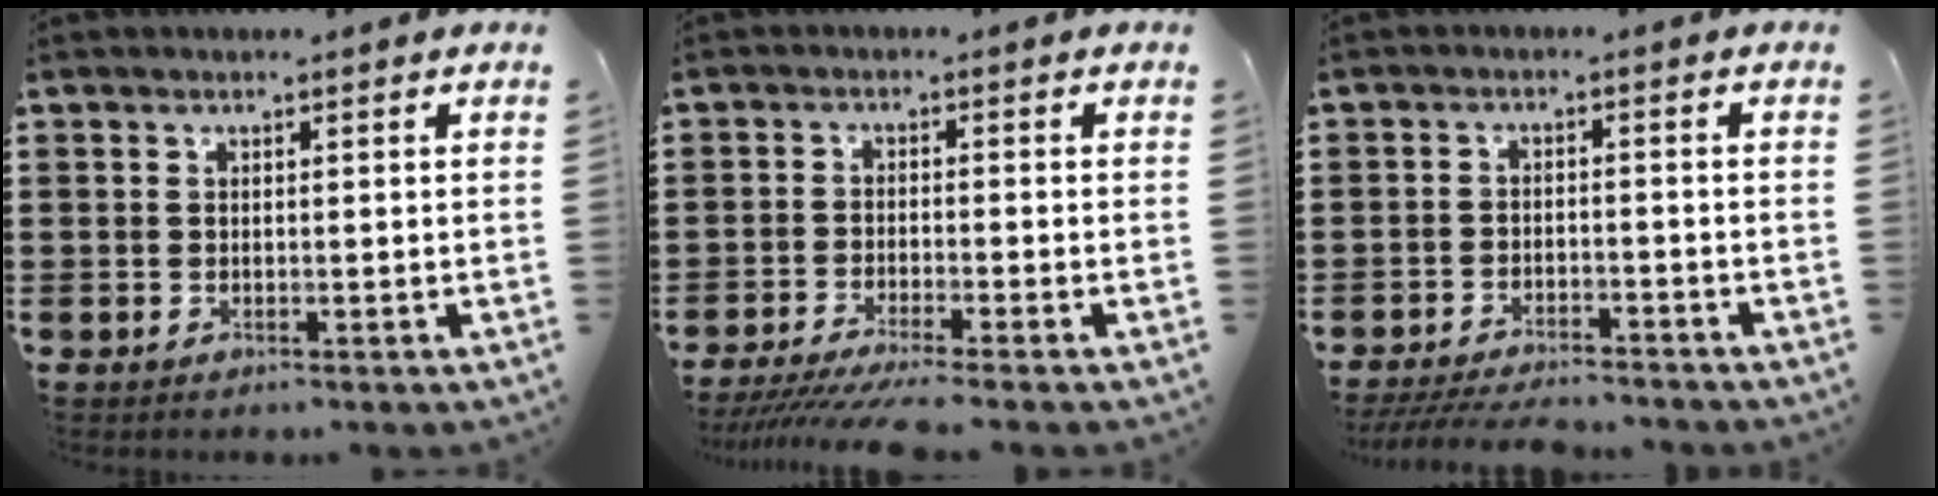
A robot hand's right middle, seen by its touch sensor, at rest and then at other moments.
{"total": 4.0, "force": [-3.5, -0.4, 2.0], "torque": [-0.047, -0.017, -0.071]}
{"total": 4.2, "force": [-4.1, 0.3, 1.1], "torque": [-0.026, -0.005, -0.082]}